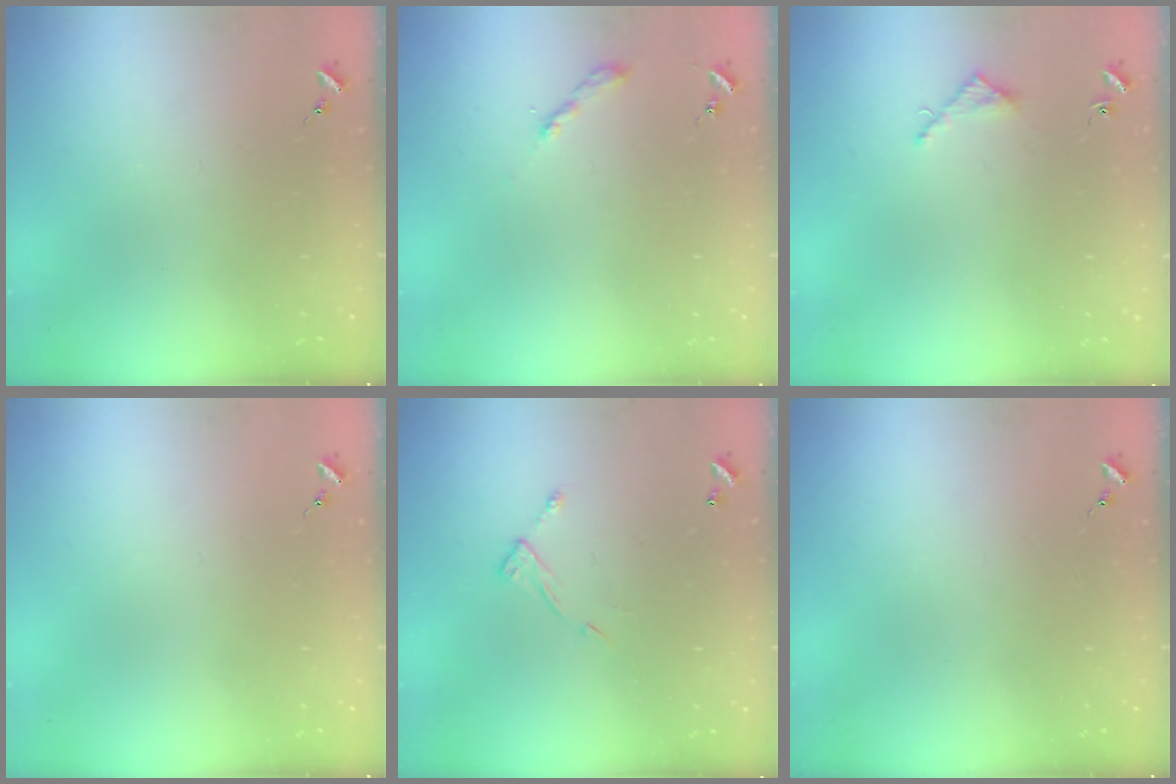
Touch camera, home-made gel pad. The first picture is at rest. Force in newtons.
{"total": 2.0, "press": 2.0, "slide": 0.2}
{"total": 3.3, "press": 3.3, "slide": 0.3}
{"total": 0.0}
{"total": 7.7, "press": 7.7, "slide": 0.6}
{"total": 0.0}